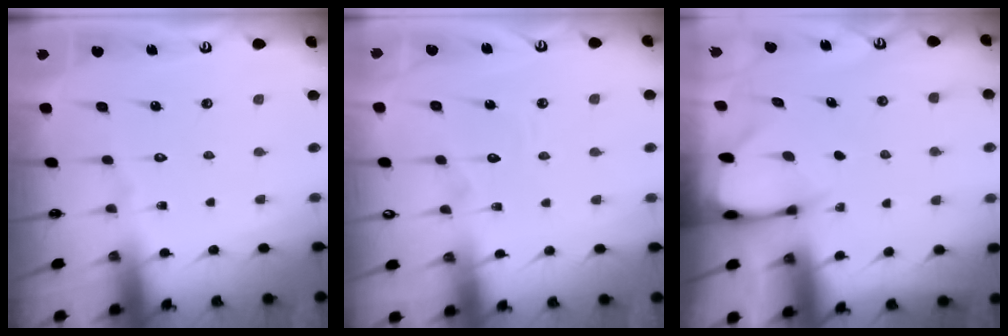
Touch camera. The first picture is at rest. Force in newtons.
{"total": 5.3, "press": 5.3, "slide": 0.4}
{"total": 2.7, "press": 2.7, "slide": 0.3}